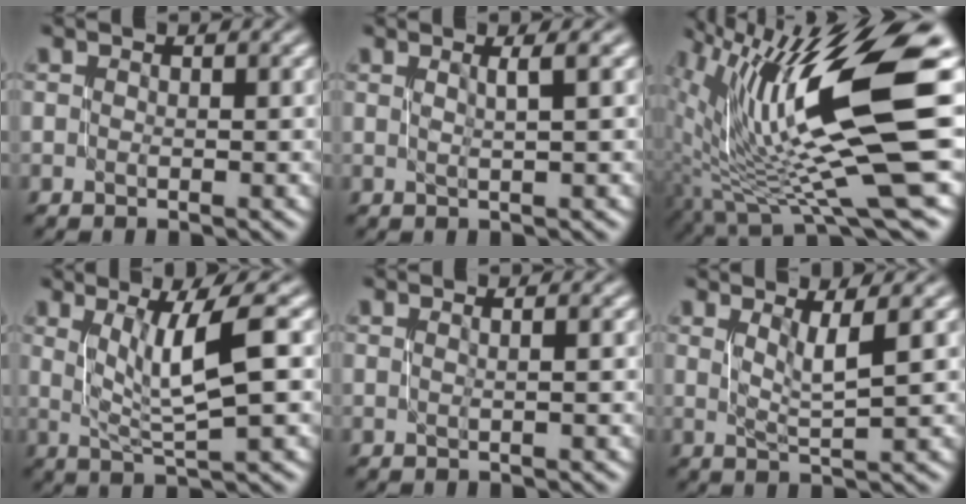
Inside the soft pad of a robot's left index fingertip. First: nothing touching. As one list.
[{"total": 1.8, "force": [0.7, 0.3, 1.6], "torque": [-0.022, 0.004, 0.006]}, {"total": 14.5, "force": [1.6, 2.9, 14.1], "torque": [-0.243, 0.003, 0.043]}, {"total": 5.4, "force": [1.4, 1.0, 5.1], "torque": [-0.086, 0.000, 0.029]}, {"total": 0.9, "force": [0.1, 0.4, 0.8], "torque": [-0.007, 0.002, -0.006]}, {"total": 2.5, "force": [1.0, 0.3, 2.3], "torque": [-0.038, -0.005, 0.023]}]